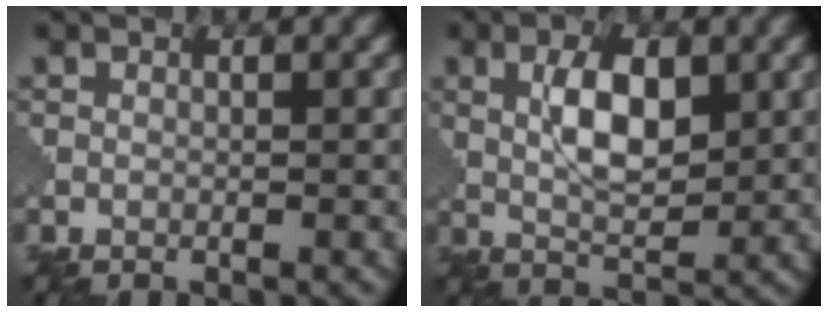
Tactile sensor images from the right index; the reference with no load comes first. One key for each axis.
{"total": 4.7, "fx": 1.6, "fy": 2.0, "fz": 4.0, "tx": -0.078, "ty": 0.001, "tz": 0.033}